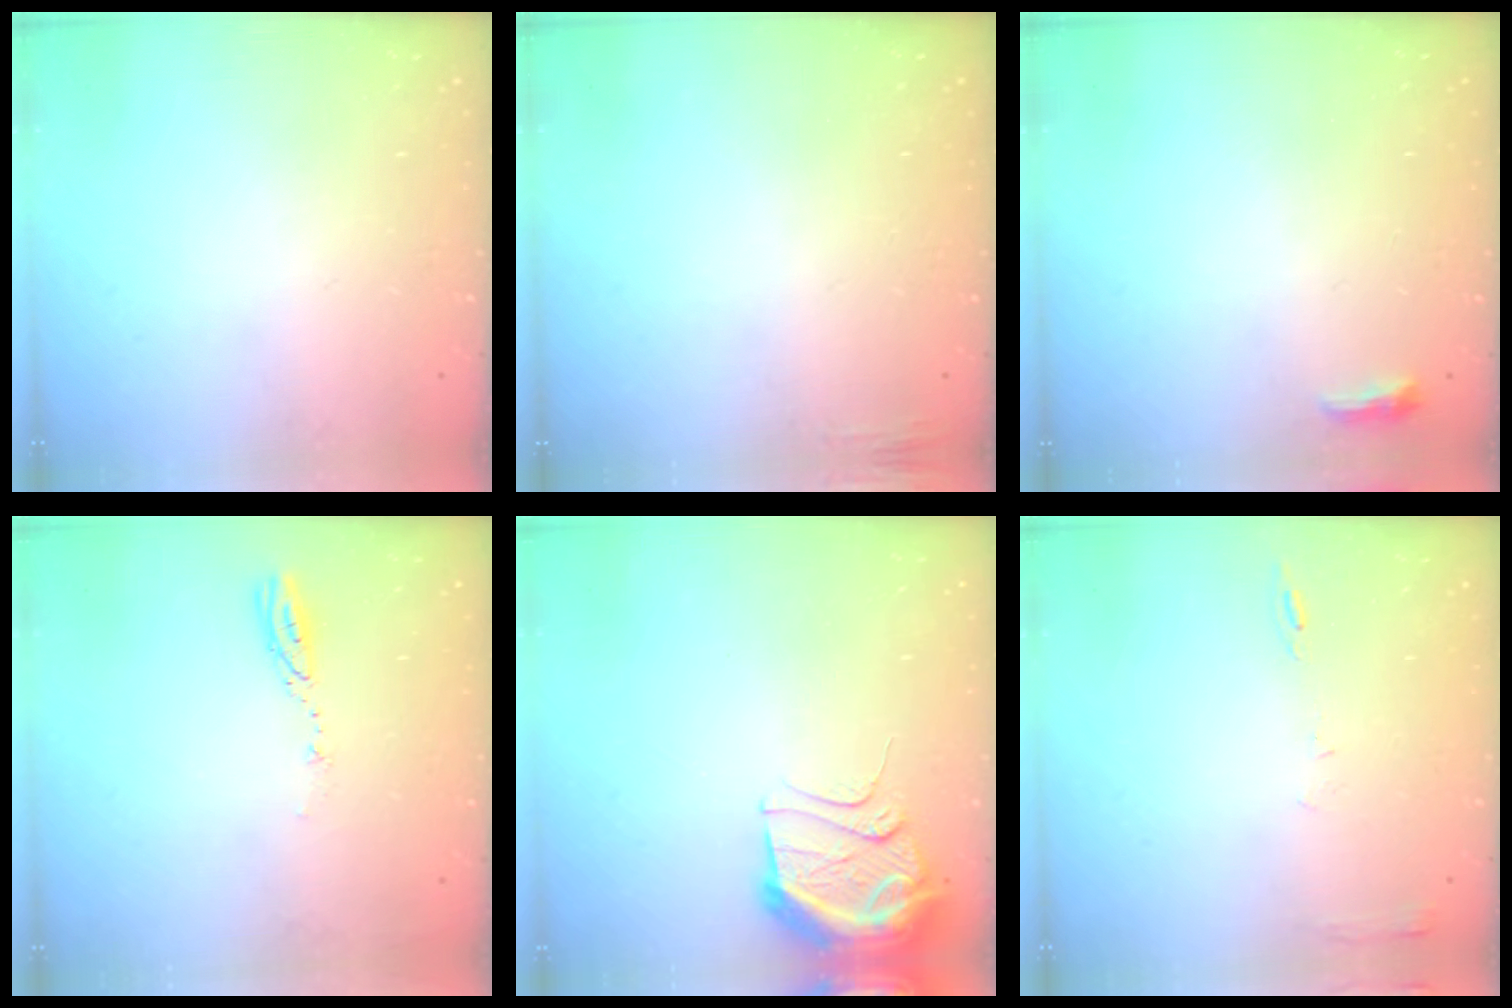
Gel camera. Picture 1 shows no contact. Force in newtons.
{"total": 3.1, "press": 3.0, "slide": 0.8}
{"total": 3.6, "press": 3.4, "slide": 1.0}
{"total": 3.8, "press": 3.8, "slide": 0.4}
{"total": 11.0, "press": 11.0, "slide": 0.9}
{"total": 6.0, "press": 6.0, "slide": 0.6}